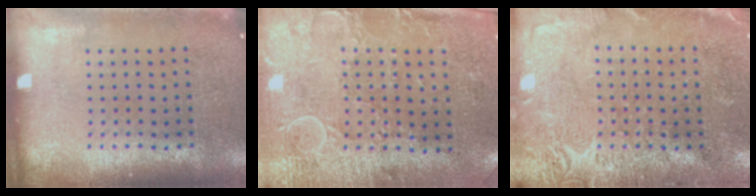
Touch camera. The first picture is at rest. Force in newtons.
{"total": 2.9, "press": 2.4, "slide": 1.7}
{"total": 2.7, "press": 2.7, "slide": 0.4}